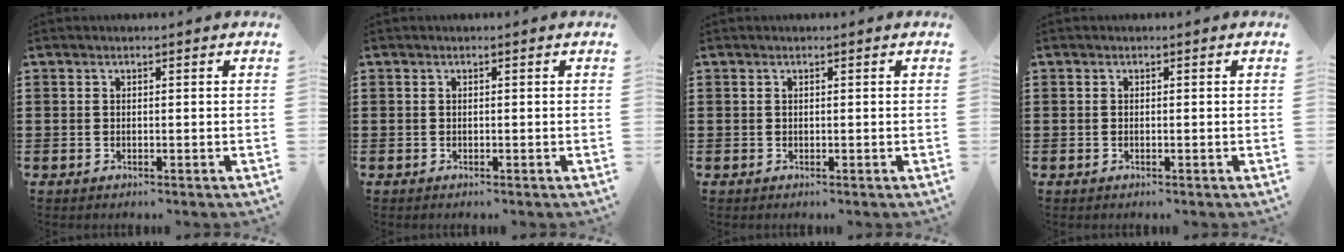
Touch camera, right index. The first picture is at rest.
{"total": 0.0}
{"total": 0.0}
{"total": 0.0}